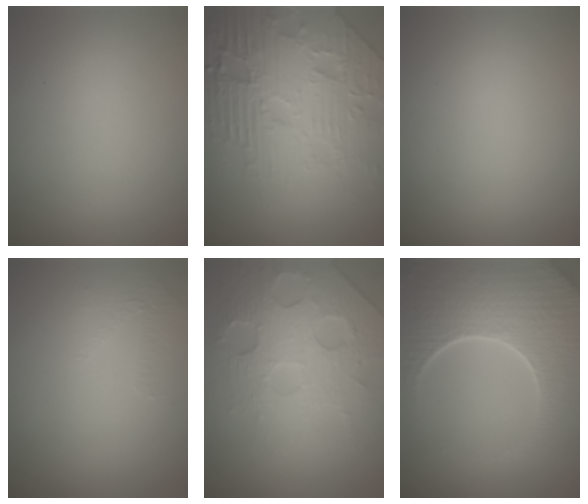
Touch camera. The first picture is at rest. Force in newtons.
{"total": 8.4, "press": 6.1, "slide": 5.7}
{"total": 0.0}
{"total": 0.9, "press": 0.4, "slide": 0.8}
{"total": 6.9, "press": 4.9, "slide": 4.9}
{"total": 7.3, "press": 5.8, "slide": 4.5}